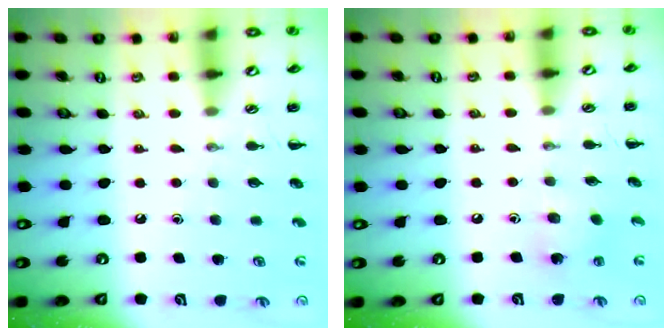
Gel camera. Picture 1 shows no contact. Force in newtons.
{"total": 3.6, "press": 3.5, "slide": 0.9}